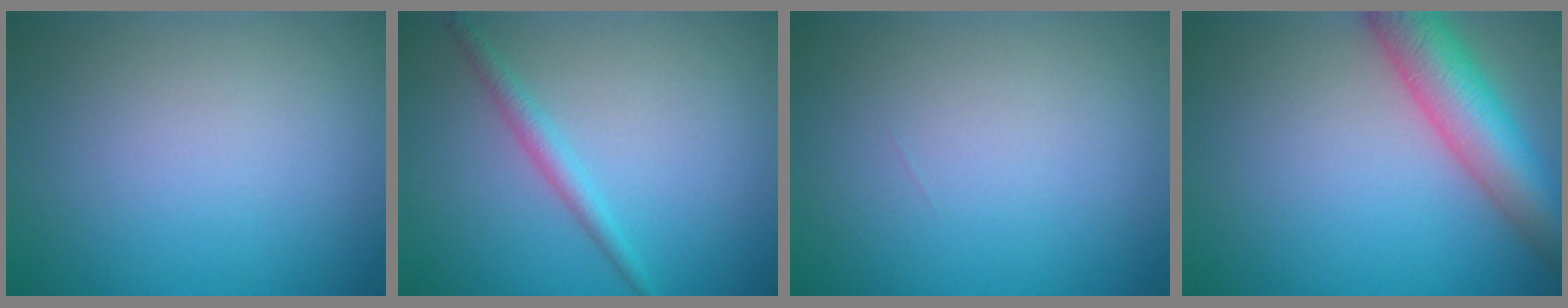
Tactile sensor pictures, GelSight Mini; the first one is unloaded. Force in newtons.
{"total": 1.7, "press": 1.7, "slide": 0.0}
{"total": 0.0}
{"total": 7.4, "press": 7.4, "slide": 0.4}